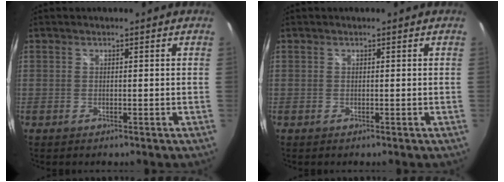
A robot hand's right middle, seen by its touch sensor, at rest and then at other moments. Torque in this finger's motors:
{"motor_torque": [0.00, 0.00, -0.01, 0.00]}